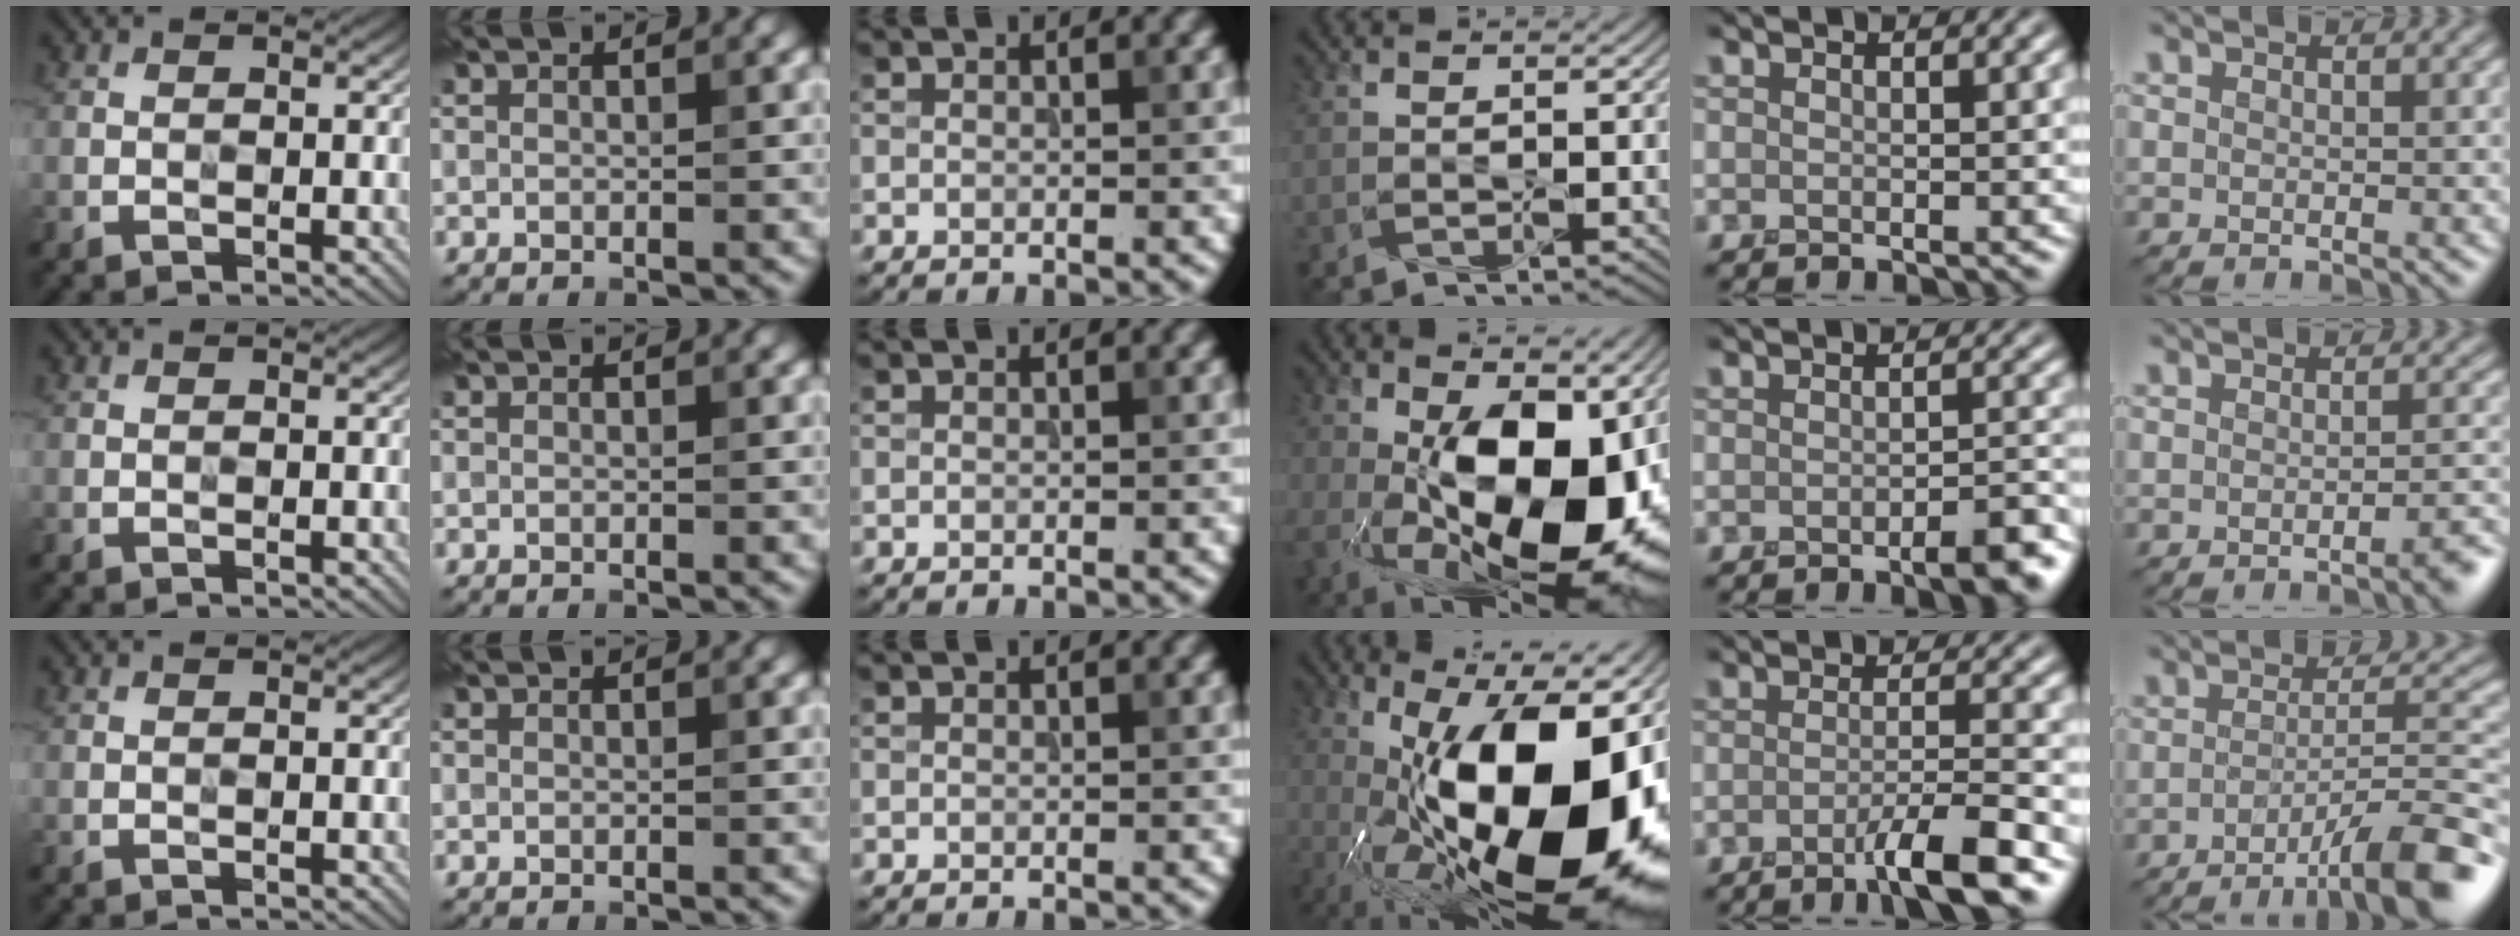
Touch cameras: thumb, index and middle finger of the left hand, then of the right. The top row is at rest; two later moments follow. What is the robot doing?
{"motion": "press", "object": "grip strengthener"}